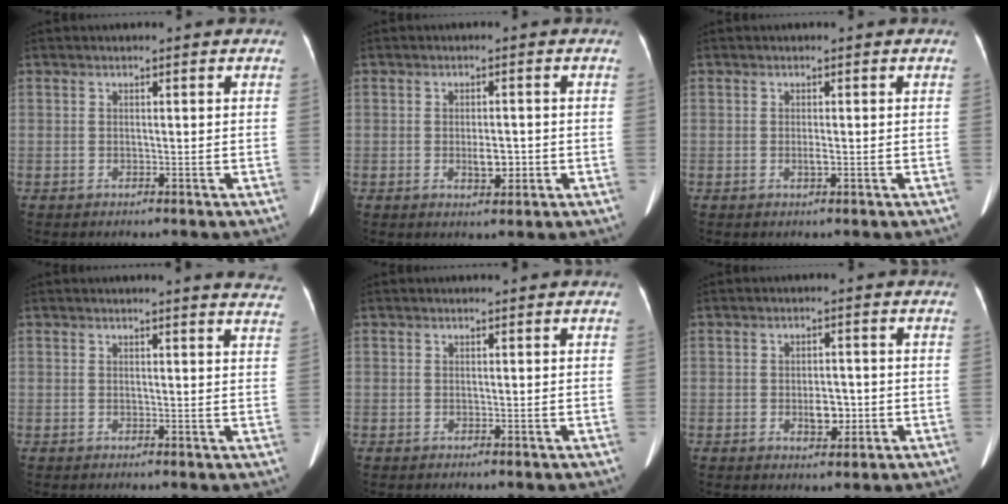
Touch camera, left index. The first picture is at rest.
{"total": 3.1, "force": [-0.7, 1.3, 2.7], "torque": [-0.046, 0.000, -0.007]}
{"total": 0.8, "force": [-0.2, 0.2, 0.8], "torque": [-0.018, -0.002, -0.001]}
{"total": 8.8, "force": [8.3, 0.4, 2.7], "torque": [-0.017, -0.034, 0.062]}
{"total": 0.0}
{"total": 3.6, "force": [-0.9, 1.9, 2.9], "torque": [-0.046, 0.001, -0.008]}